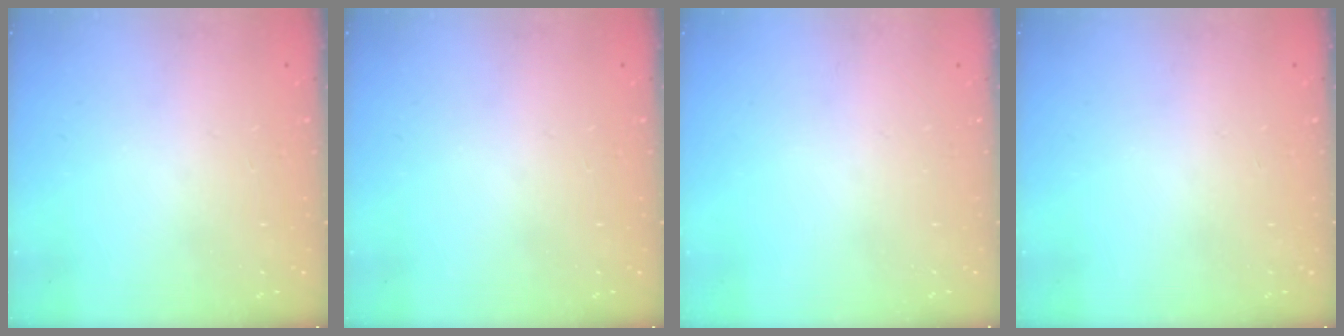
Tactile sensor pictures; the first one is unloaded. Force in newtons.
{"total": 0.0}
{"total": 0.0}
{"total": 0.0}